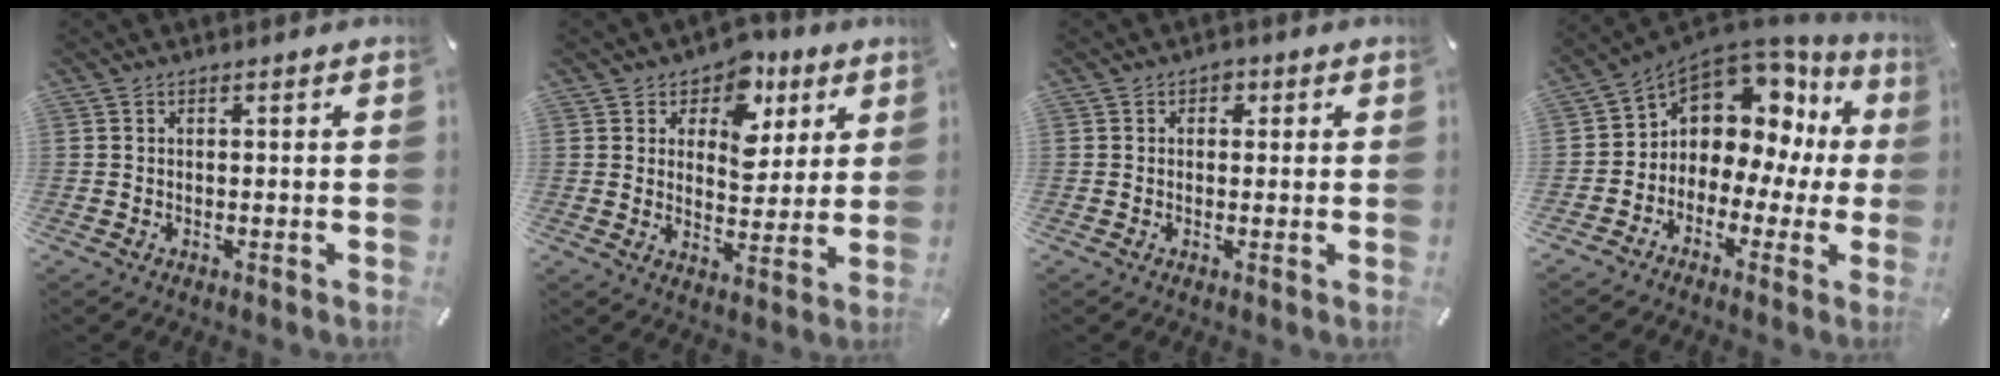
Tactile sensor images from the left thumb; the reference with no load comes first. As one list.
[{"total": 9.9, "force": [5.3, 7.1, 4.5], "torque": [-0.060, -0.036, 0.090]}, {"total": 1.8, "force": [0.2, 1.6, 0.8], "torque": [0.000, 0.001, -0.002]}, {"total": 8.9, "force": [4.6, 7.0, 3.2], "torque": [-0.054, -0.056, 0.080]}]